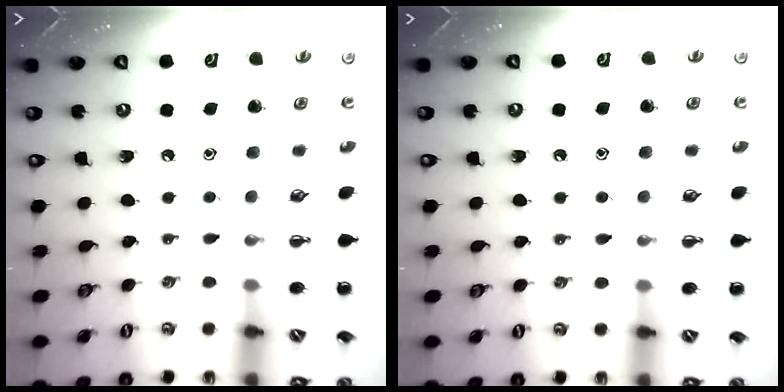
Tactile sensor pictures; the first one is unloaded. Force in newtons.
{"total": 7.5, "press": 7.3, "slide": 1.4}